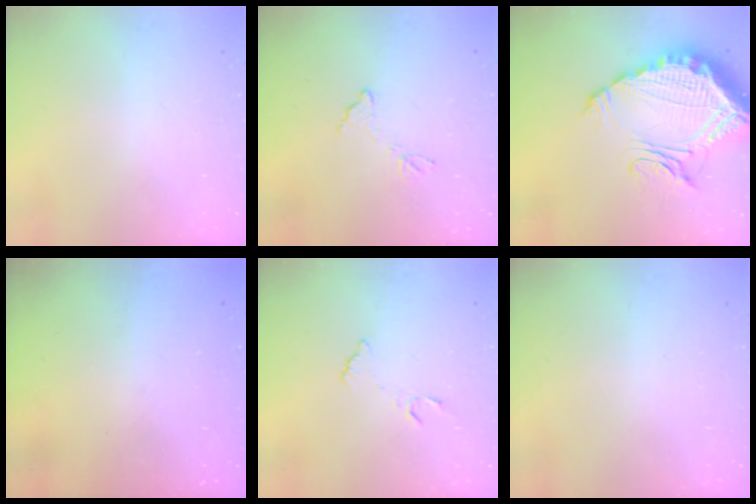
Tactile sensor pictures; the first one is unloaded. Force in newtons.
{"total": 7.7, "press": 7.7, "slide": 0.4}
{"total": 20.5, "press": 20.4, "slide": 1.9}
{"total": 3.4, "press": 3.4, "slide": 0.1}
{"total": 4.2, "press": 4.2, "slide": 0.2}
{"total": 0.0}